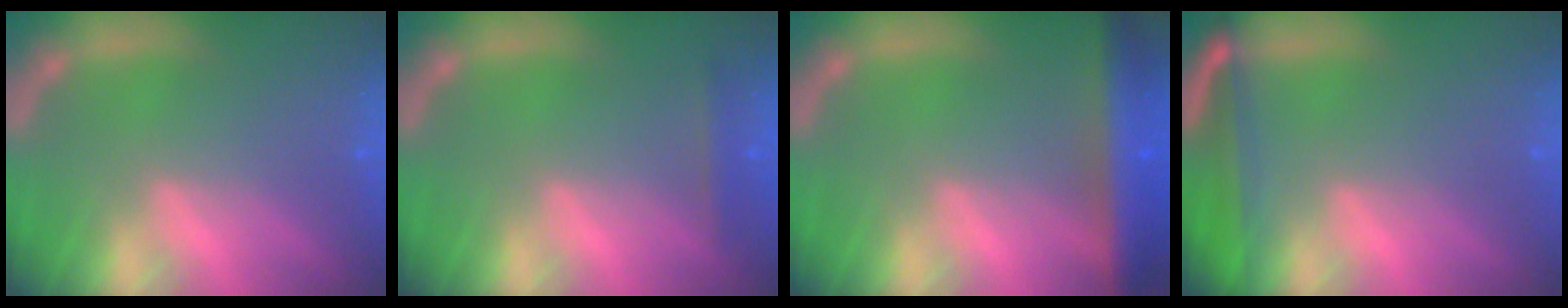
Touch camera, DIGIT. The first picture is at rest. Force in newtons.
{"total": 1.4}
{"total": 7.0}
{"total": 5.5}